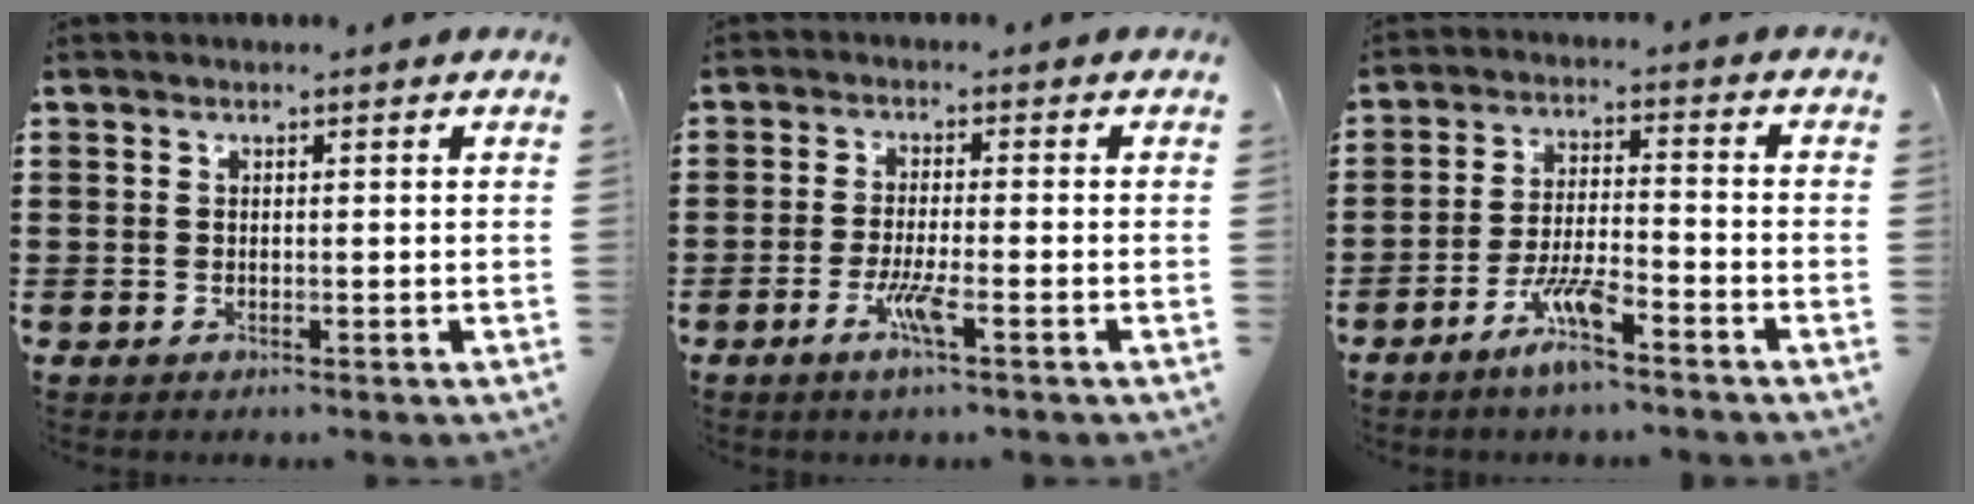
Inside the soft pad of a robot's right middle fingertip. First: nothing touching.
{"total": 4.5, "force": [-2.2, 0.3, 3.9], "torque": [-0.086, -0.012, -0.042]}
{"total": 6.6, "force": [-4.6, 1.0, 4.6], "torque": [-0.101, -0.006, -0.088]}